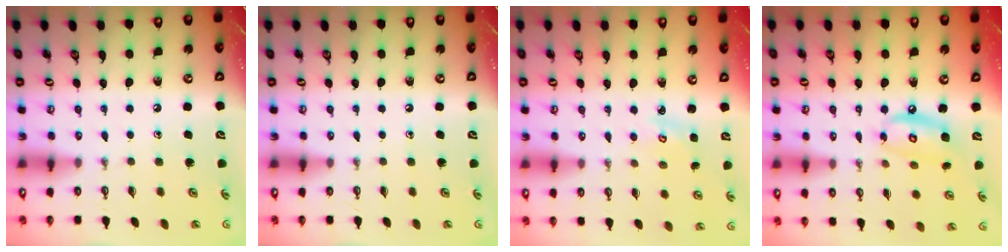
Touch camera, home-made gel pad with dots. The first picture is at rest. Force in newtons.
{"total": 0.0}
{"total": 2.1, "press": 2.1, "slide": 0.2}
{"total": 10.7, "press": 10.7, "slide": 1.0}